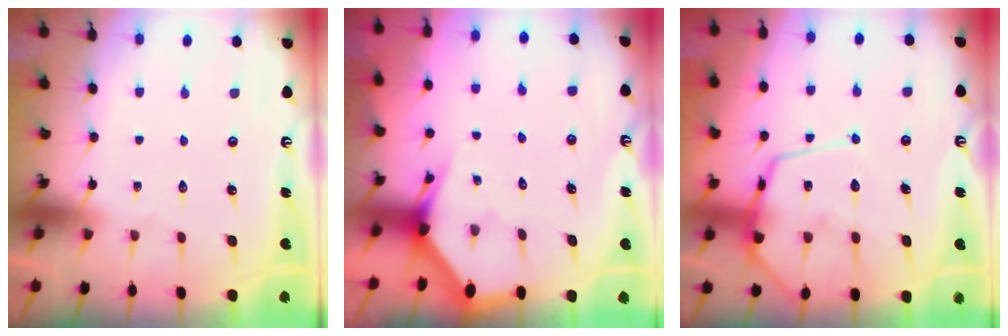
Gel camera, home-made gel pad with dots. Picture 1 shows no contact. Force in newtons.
{"total": 2.9, "press": 2.9, "slide": 0.0}
{"total": 13.6, "press": 13.6, "slide": 1.2}